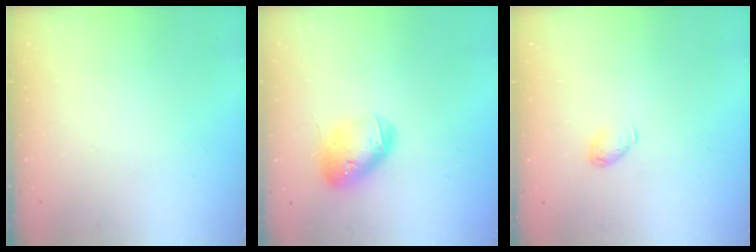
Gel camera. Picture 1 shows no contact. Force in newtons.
{"total": 13.6, "press": 13.4, "slide": 2.1}
{"total": 5.0, "press": 4.9, "slide": 0.9}